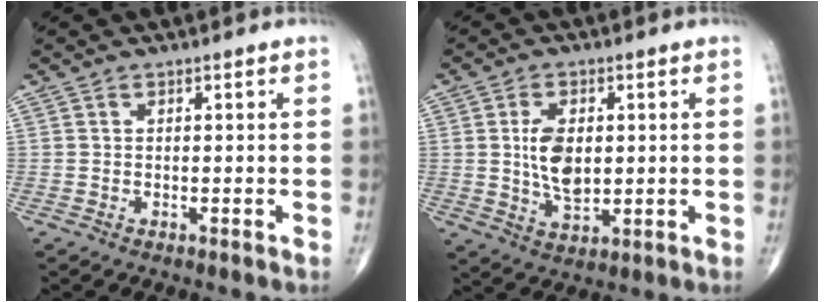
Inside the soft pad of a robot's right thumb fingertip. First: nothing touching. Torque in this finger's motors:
{"motor_torque": [1.09, 2.94, 0.85, 0.28, 0.09]}